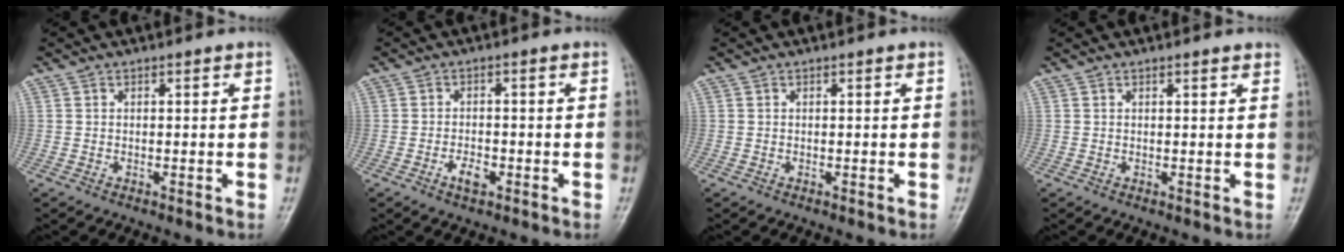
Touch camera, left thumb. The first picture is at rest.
{"total": 3.1, "force": [-1.5, 1.5, 2.2], "torque": [-0.037, 0.008, -0.025]}
{"total": 0.0}
{"total": 1.3, "force": [1.1, 0.2, 0.8], "torque": [-0.005, 0.000, 0.013]}